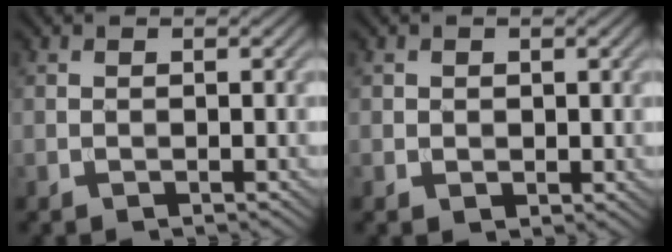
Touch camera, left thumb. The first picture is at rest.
{"total": 1.4, "force": [0.5, 1.3, 0.3], "torque": [-0.009, -0.007, 0.008]}